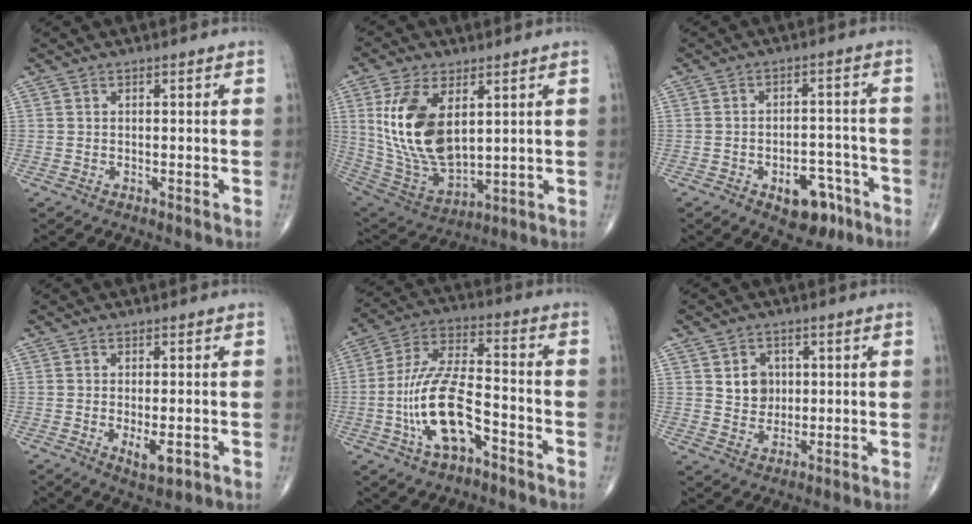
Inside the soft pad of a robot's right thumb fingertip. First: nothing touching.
{"total": 17.6, "force": [4.3, 9.4, 14.2], "torque": [-0.270, -0.025, 0.099]}
{"total": 8.8, "force": [-4.6, 5.1, 5.4], "torque": [-0.041, 0.040, -0.057]}
{"total": 4.0, "force": [-1.2, 1.5, 3.5], "torque": [-0.052, -0.008, -0.013]}
{"total": 15.1, "force": [-5.4, 6.4, 12.6], "torque": [-0.249, 0.044, -0.097]}
{"total": 5.5, "force": [1.3, 4.7, 2.6], "torque": [-0.017, -0.006, 0.025]}